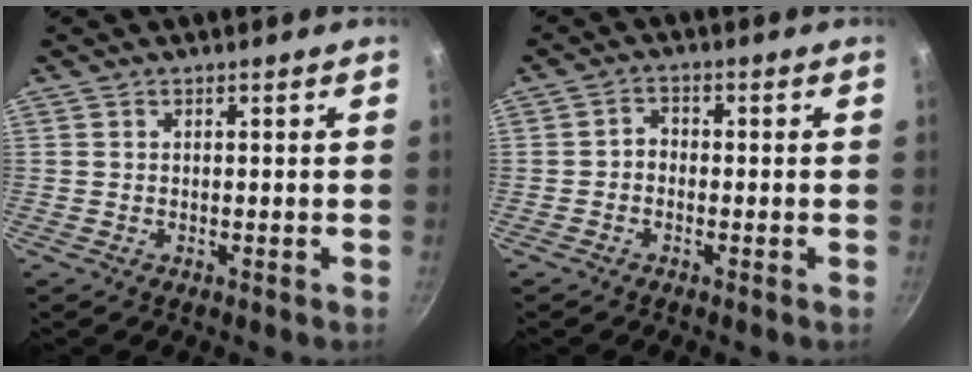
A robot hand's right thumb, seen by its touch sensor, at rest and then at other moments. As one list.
[{"total": 2.2, "force": [-0.8, 1.7, 1.2], "torque": [-0.015, 0.015, -0.021]}]